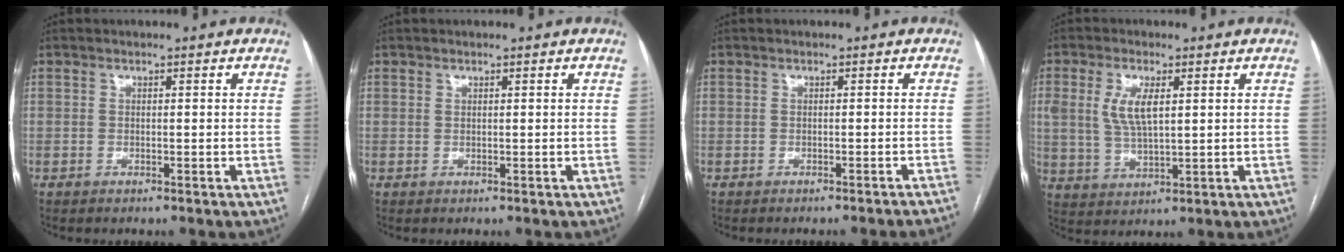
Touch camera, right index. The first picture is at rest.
{"total": 0.0}
{"total": 4.9, "force": [-4.5, -1.4, 1.3], "torque": [-0.001, -0.015, -0.050]}
{"total": 6.5, "force": [1.9, 2.6, 5.7], "torque": [-0.124, 0.004, 0.044]}